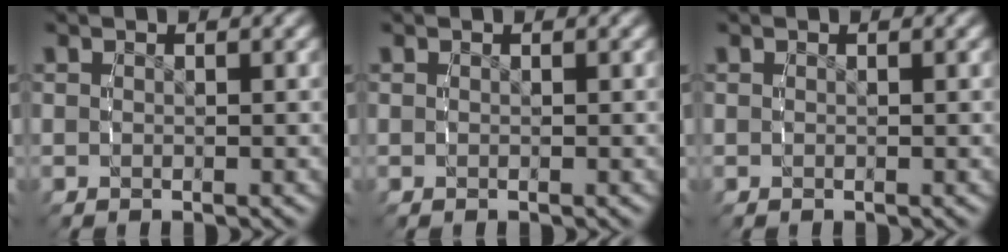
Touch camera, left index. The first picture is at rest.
{"total": 0.0}
{"total": 0.0}